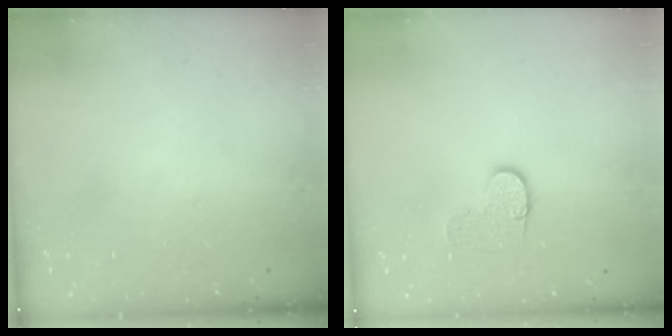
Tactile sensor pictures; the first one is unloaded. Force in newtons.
{"total": 6.3, "press": 6.3, "slide": 0.3}